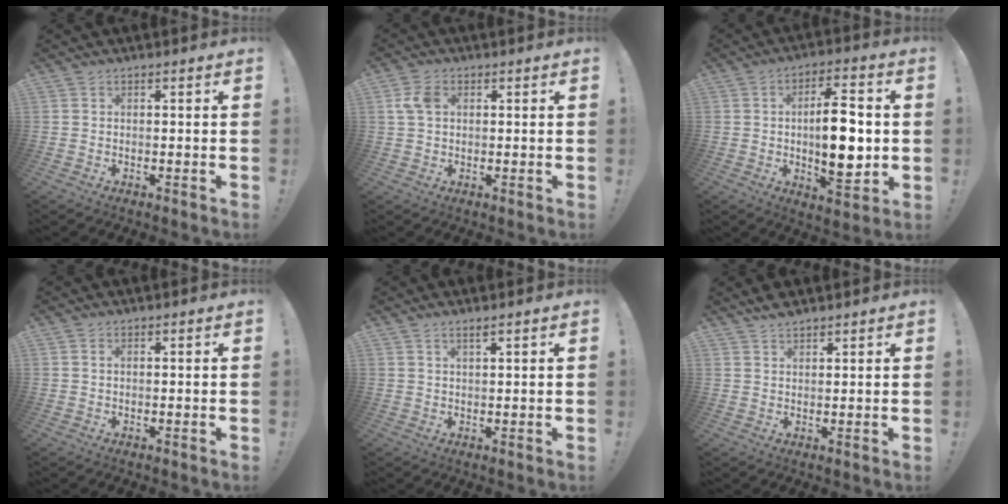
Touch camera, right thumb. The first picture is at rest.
{"total": 5.6, "force": [1.3, 3.9, 3.8], "torque": [-0.073, 0.007, 0.027]}
{"total": 15.2, "force": [-0.3, 6.2, 13.9], "torque": [-0.225, -0.001, -0.015]}
{"total": 0.6, "force": [0.4, 0.2, 0.4], "torque": [-0.010, 0.001, 0.007]}
{"total": 2.0, "force": [1.3, 0.0, 1.5], "torque": [-0.022, -0.004, 0.022]}
{"total": 3.5, "force": [3.2, 1.0, 1.0], "torque": [-0.015, -0.018, 0.060]}